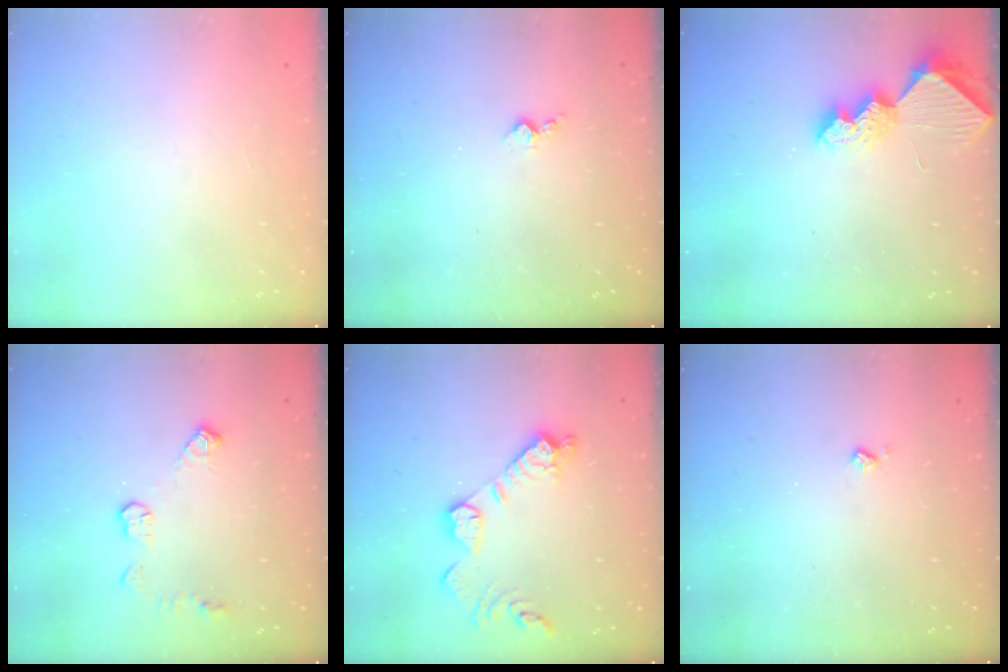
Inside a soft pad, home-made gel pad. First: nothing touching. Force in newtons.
{"total": 3.7, "press": 3.7, "slide": 0.4}
{"total": 7.7, "press": 7.7, "slide": 0.7}
{"total": 7.1, "press": 7.1, "slide": 0.2}
{"total": 14.1, "press": 14.1, "slide": 1.1}
{"total": 2.7, "press": 2.7, "slide": 0.4}